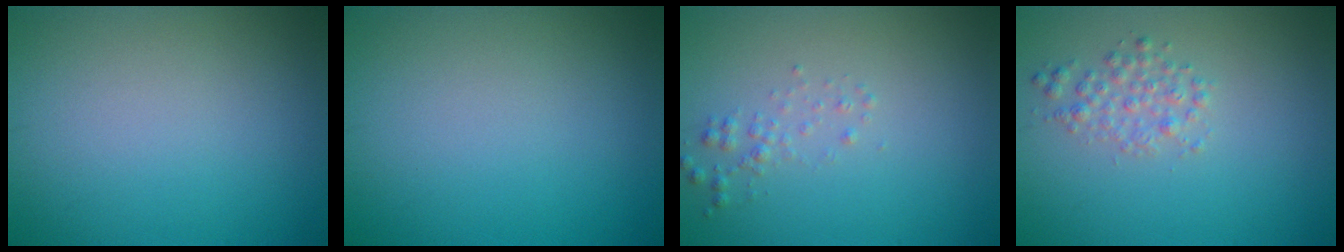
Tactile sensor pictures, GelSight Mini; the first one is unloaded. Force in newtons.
{"total": 0.0}
{"total": 1.1, "press": 1.1, "slide": 0.0}
{"total": 1.8, "press": 1.8, "slide": 0.1}